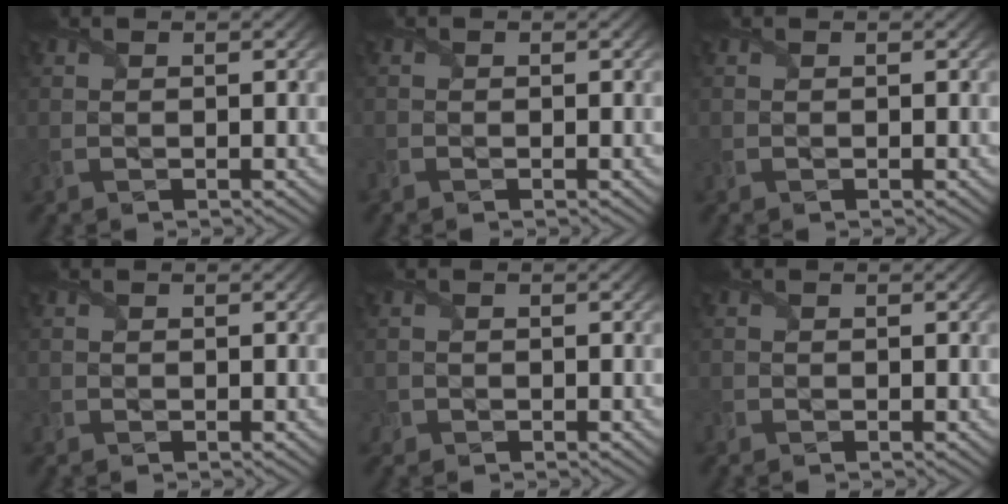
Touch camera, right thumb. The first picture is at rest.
{"total": 1.1, "force": [-0.8, 0.6, 0.5], "torque": [-0.015, -0.005, -0.016]}
{"total": 0.0}
{"total": 0.7, "force": [-0.6, 0.4, 0.0], "torque": [-0.004, -0.003, -0.012]}
{"total": 1.1, "force": [-0.7, 0.8, -0.1], "torque": [-0.001, -0.003, -0.016]}
{"total": 1.0, "force": [-0.8, 0.6, 0.3], "torque": [-0.010, -0.004, -0.017]}